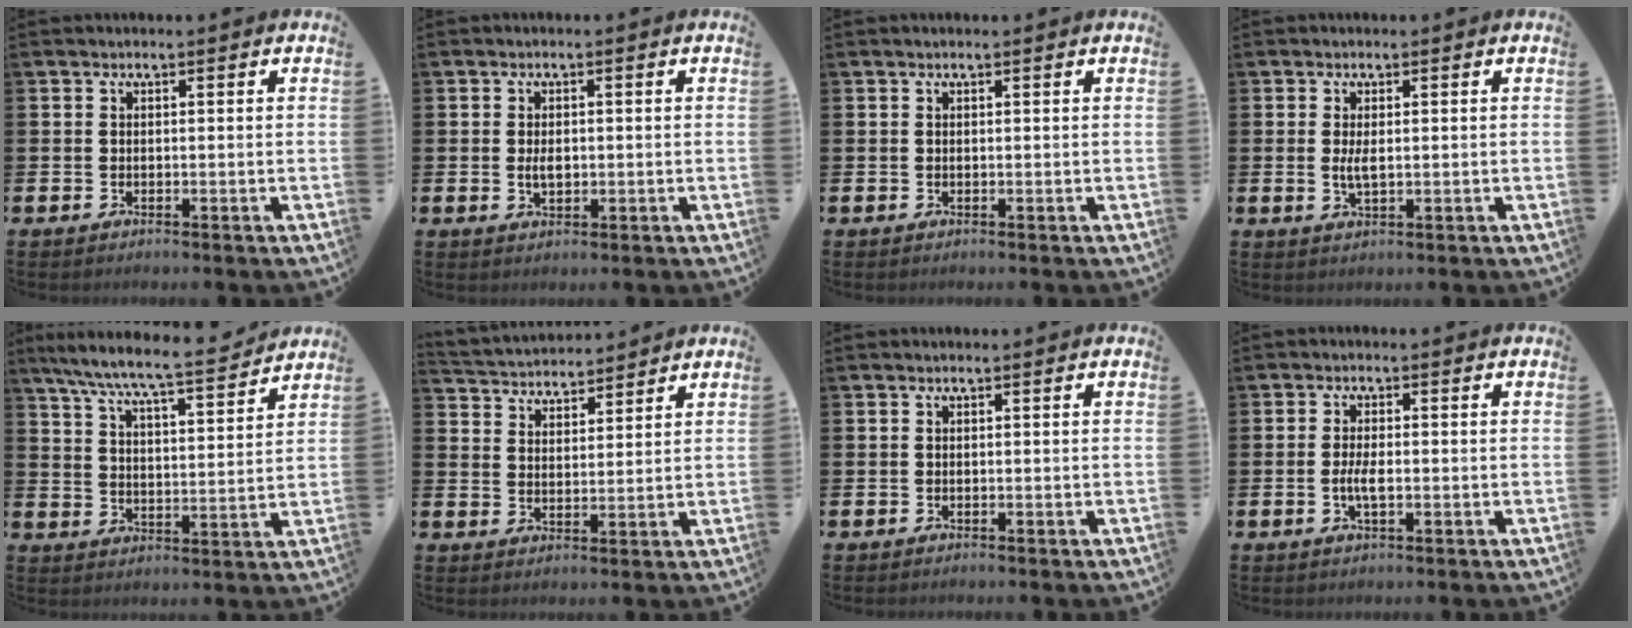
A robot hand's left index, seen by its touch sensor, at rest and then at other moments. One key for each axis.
{"total": 2.0, "fx": 0.0, "fy": 1.2, "fz": 1.6, "tx": -0.017, "ty": -0.001, "tz": -0.003}
{"total": 0.0}
{"total": 2.2, "fx": 0.3, "fy": 0.8, "fz": 2.1, "tx": -0.025, "ty": -0.006, "tz": 0.000}
{"total": 8.1, "fx": 7.5, "fy": 0.2, "fz": 3.1, "tx": -0.088, "ty": -0.052, "tz": 0.130}
{"total": 3.7, "fx": 3.6, "fy": 0.8, "fz": -0.5, "tx": -0.010, "ty": -0.024, "tz": 0.063}
{"total": 0.0}
{"total": 2.7, "fx": -0.4, "fy": 1.0, "fz": 2.5, "tx": -0.039, "ty": -0.003, "tz": -0.008}